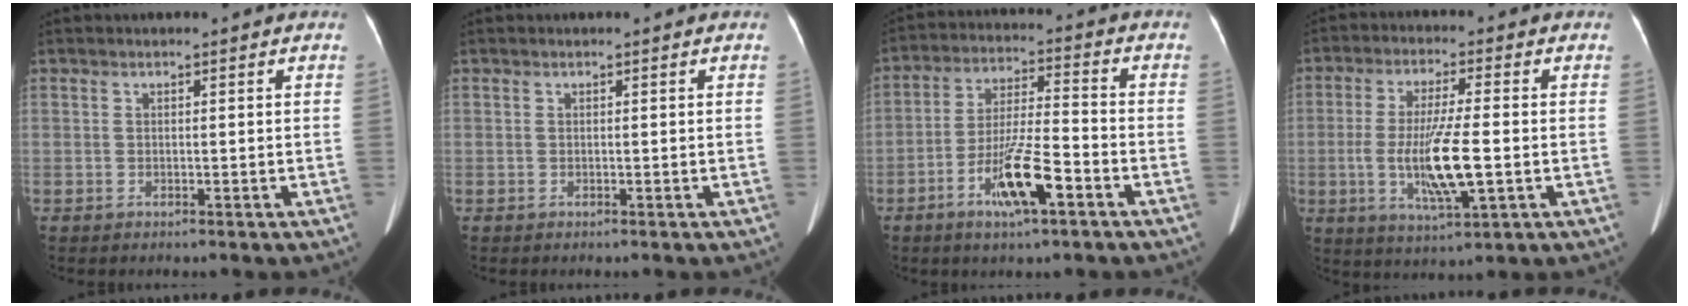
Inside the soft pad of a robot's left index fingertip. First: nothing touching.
{"total": 0.0}
{"total": 10.3, "force": [-5.0, 1.6, 8.9], "torque": [-0.174, -0.004, -0.090]}
{"total": 10.5, "force": [-1.7, 1.3, 10.3], "torque": [-0.200, -0.014, -0.029]}